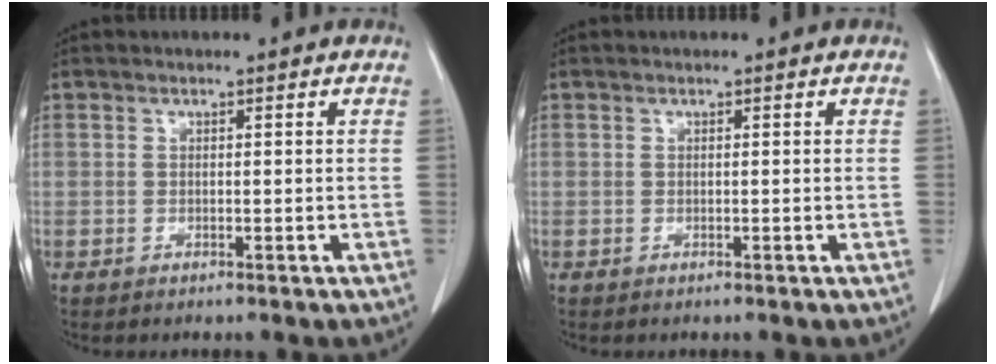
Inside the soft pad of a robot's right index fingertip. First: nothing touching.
{"total": 0.0}